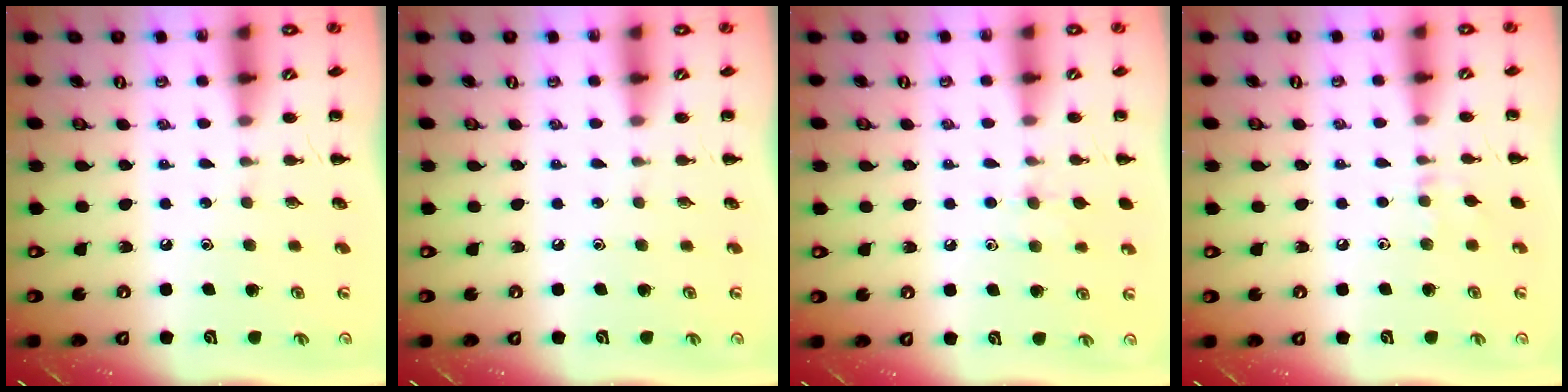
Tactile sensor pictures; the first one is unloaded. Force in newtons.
{"total": 0.0}
{"total": 6.1, "press": 5.8, "slide": 1.9}
{"total": 5.1, "press": 4.8, "slide": 1.6}